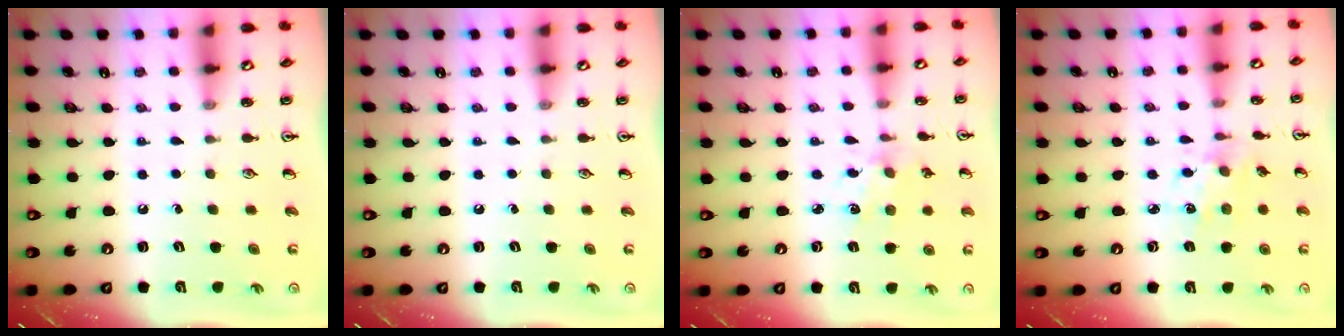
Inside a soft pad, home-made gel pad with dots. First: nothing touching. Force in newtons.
{"total": 0.0}
{"total": 3.0, "press": 3.0, "slide": 0.4}
{"total": 5.1, "press": 4.9, "slide": 1.4}